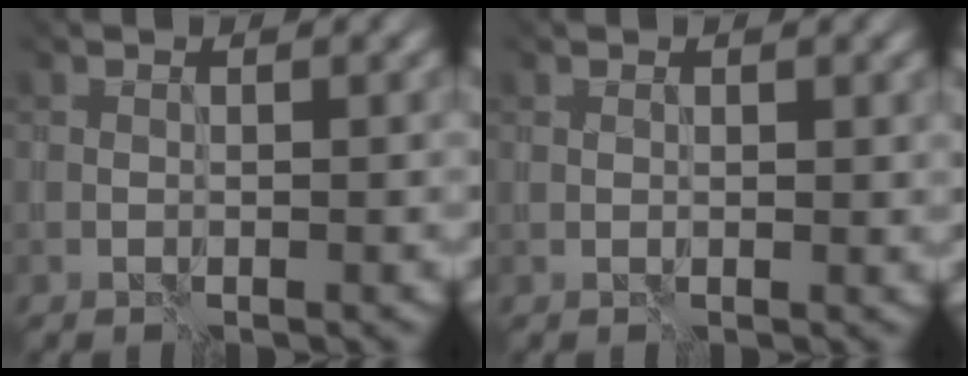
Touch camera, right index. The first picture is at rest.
{"total": 0.0}